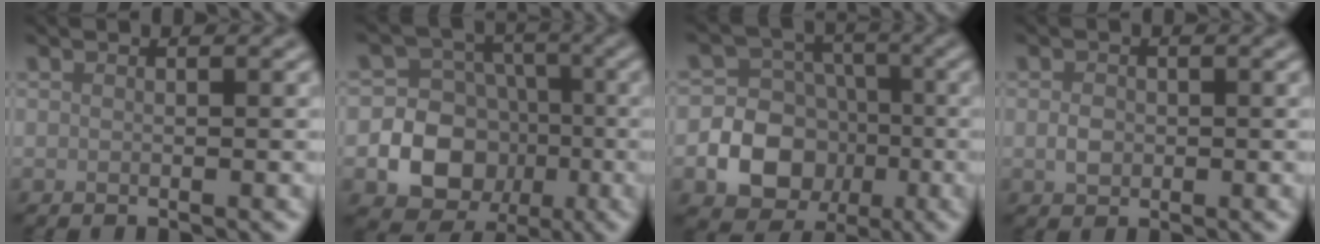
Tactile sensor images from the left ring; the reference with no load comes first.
{"total": 11.7, "force": [-3.0, 10.7, 3.8], "torque": [-0.069, -0.013, -0.066]}
{"total": 10.1, "force": [-2.8, 9.0, 3.6], "torque": [-0.053, -0.009, -0.072]}
{"total": 1.6, "force": [-0.1, 1.3, 1.0], "torque": [-0.020, -0.001, -0.006]}